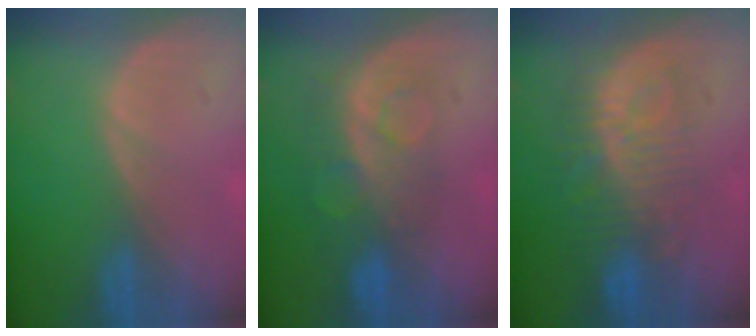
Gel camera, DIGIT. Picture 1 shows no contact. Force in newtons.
{"total": 8.4, "press": 7.0, "slide": 4.5}
{"total": 9.7, "press": 8.7, "slide": 4.1}